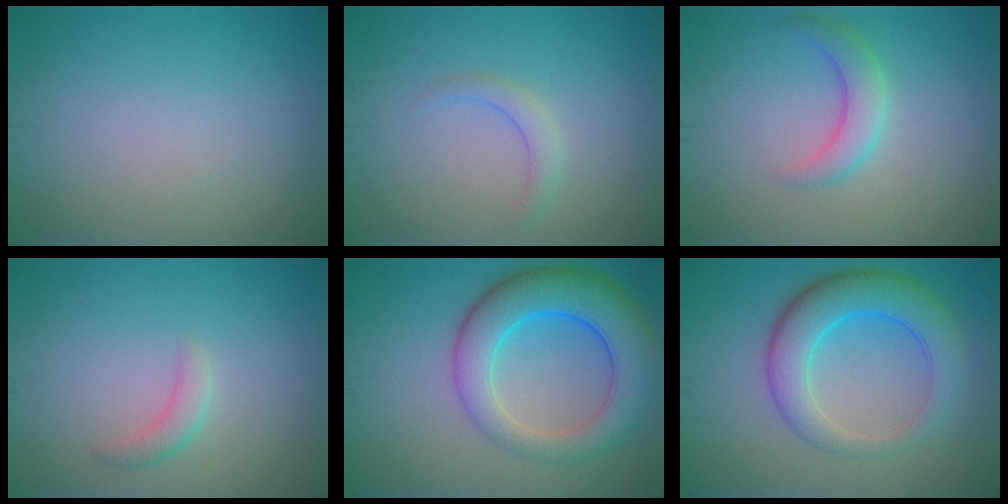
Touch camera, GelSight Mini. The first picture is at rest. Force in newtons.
{"total": 1.4, "press": 1.4, "slide": 0.0}
{"total": 2.8, "press": 2.8, "slide": 0.1}
{"total": 1.5, "press": 1.5, "slide": 0.1}
{"total": 8.4, "press": 8.4, "slide": 0.2}
{"total": 6.4, "press": 6.4, "slide": 0.2}